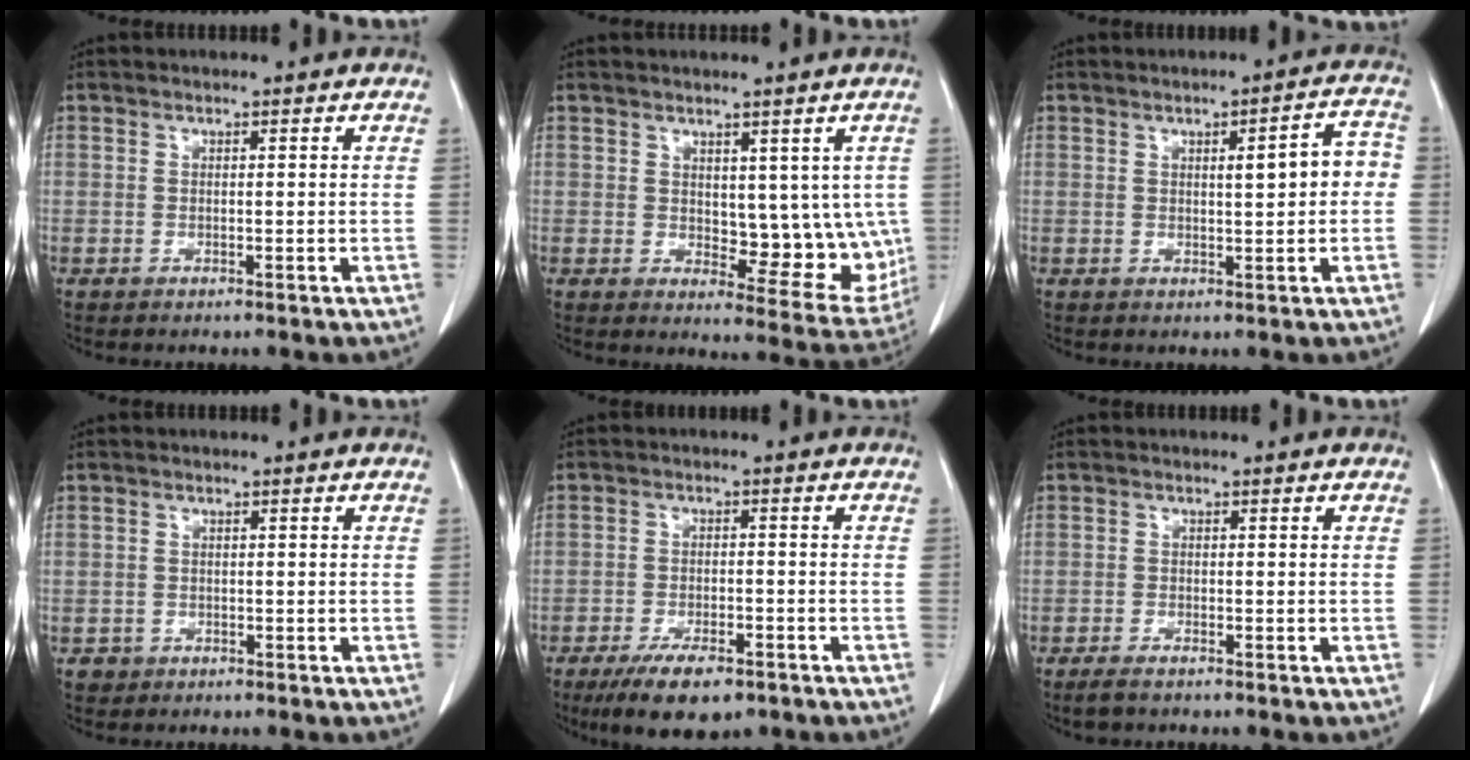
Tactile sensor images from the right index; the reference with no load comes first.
{"total": 9.9, "force": [1.2, 5.3, 8.3], "torque": [-0.081, -0.010, 0.029]}
{"total": 5.6, "force": [0.4, 1.3, 5.5], "torque": [-0.071, 0.020, 0.006]}
{"total": 1.6, "force": [-0.8, 1.4, -0.1], "torque": [-0.002, 0.006, -0.013]}
{"total": 8.2, "force": [-5.7, 3.0, 5.1], "torque": [-0.084, -0.009, -0.092]}
{"total": 2.2, "force": [-1.8, 0.6, 1.1], "torque": [-0.025, -0.004, -0.030]}